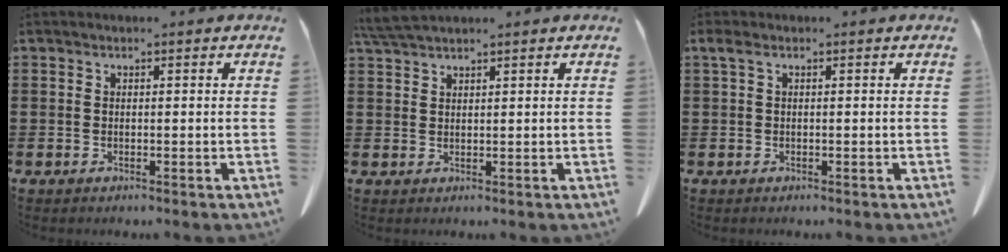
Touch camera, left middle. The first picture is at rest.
{"total": 3.2, "force": [2.8, 0.1, 1.5], "torque": [-0.038, -0.004, 0.055]}
{"total": 1.2, "force": [0.0, 0.3, 1.1], "torque": [-0.024, 0.001, 0.000]}